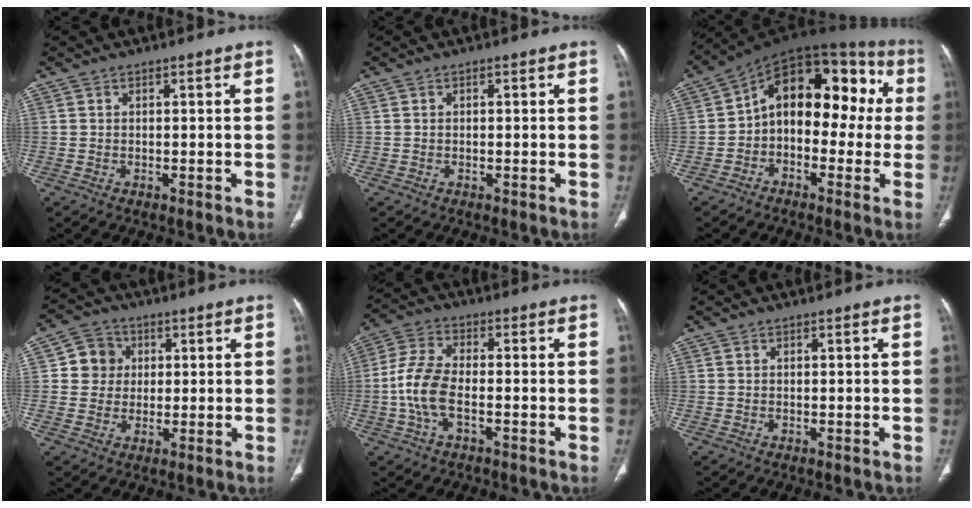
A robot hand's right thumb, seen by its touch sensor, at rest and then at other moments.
{"total": 0.0}
{"total": 17.8, "force": [0.6, 10.8, 14.2], "torque": [-0.153, 0.061, -0.007]}
{"total": 6.5, "force": [1.2, 6.1, 1.7], "torque": [0.003, 0.004, 0.015]}
{"total": 8.8, "force": [-2.1, 4.2, 7.5], "torque": [-0.172, 0.024, -0.044]}
{"total": 0.0}